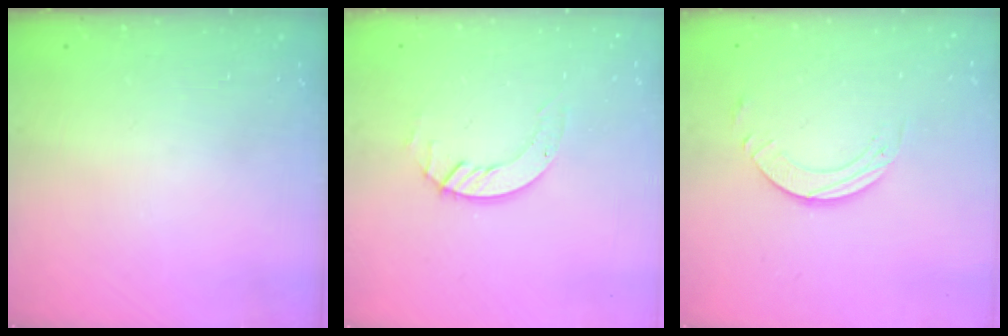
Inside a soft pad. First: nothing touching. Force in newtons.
{"total": 4.5, "press": 4.5, "slide": 0.4}
{"total": 3.7, "press": 3.7, "slide": 0.3}